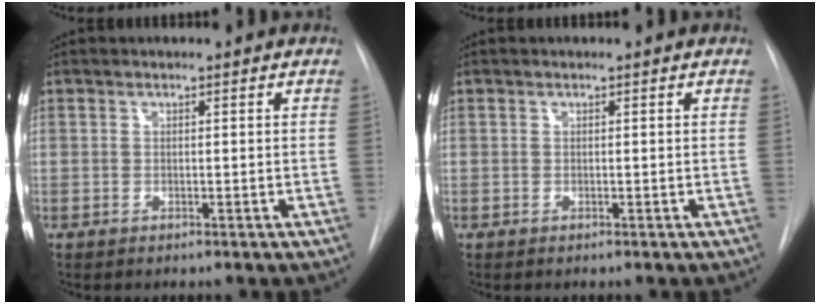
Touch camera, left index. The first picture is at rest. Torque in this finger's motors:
{"motor_torque": [0.00, 0.00, 0.00, 0.00]}